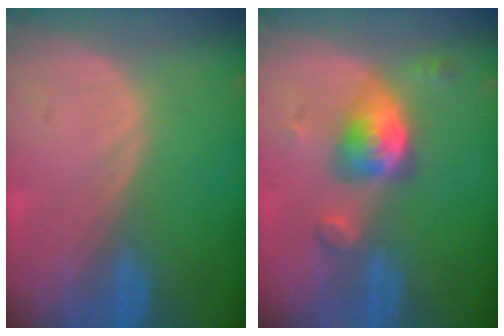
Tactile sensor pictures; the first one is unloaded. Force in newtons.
{"total": 5.4, "press": 5.4, "slide": 0.5}